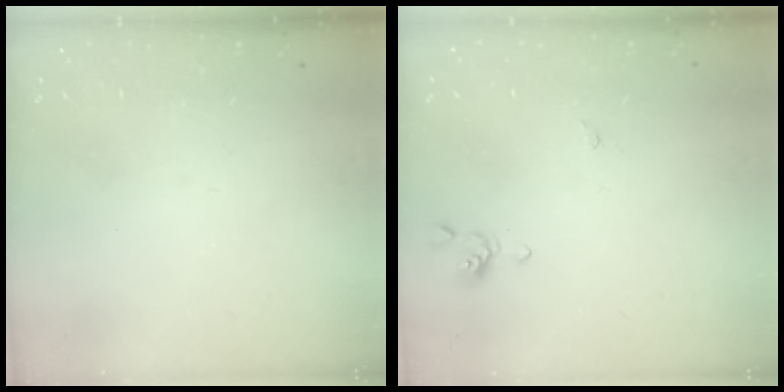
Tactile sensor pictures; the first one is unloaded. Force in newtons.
{"total": 0.0}